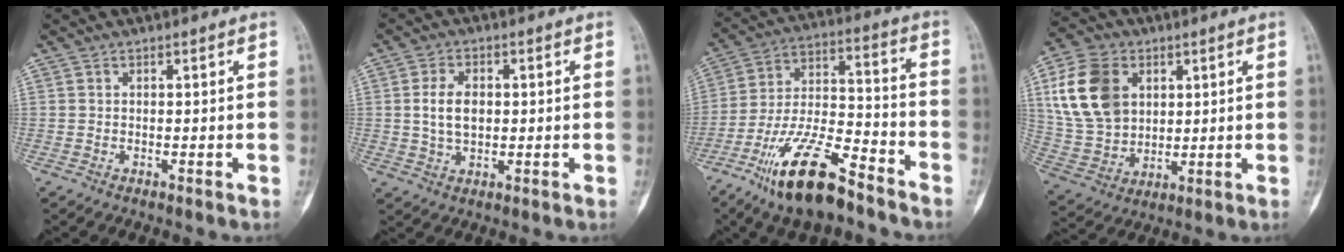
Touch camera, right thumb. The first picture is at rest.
{"total": 6.1, "force": [0.6, 3.9, 4.7], "torque": [-0.080, 0.000, 0.013]}
{"total": 17.9, "force": [-11.8, 5.8, 12.1], "torque": [-0.218, 0.073, -0.213]}
{"total": 15.9, "force": [5.0, 11.7, 9.7], "torque": [-0.167, -0.007, 0.102]}